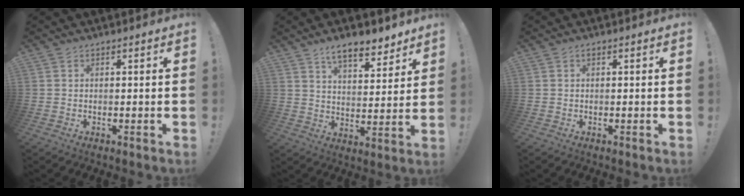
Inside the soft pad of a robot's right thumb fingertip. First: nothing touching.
{"total": 10.3, "force": [8.0, 3.9, 5.3], "torque": [-0.083, -0.048, 0.144]}
{"total": 0.5, "force": [0.2, 0.3, 0.4], "torque": [-0.006, 0.001, 0.003]}